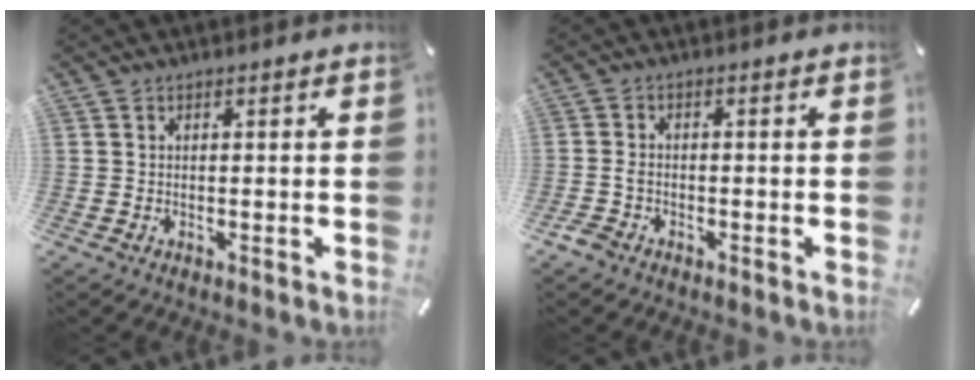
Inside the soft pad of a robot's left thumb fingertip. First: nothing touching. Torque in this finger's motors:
{"motor_torque": [-0.18, 0.47, 0.07, -0.02, 0.01]}